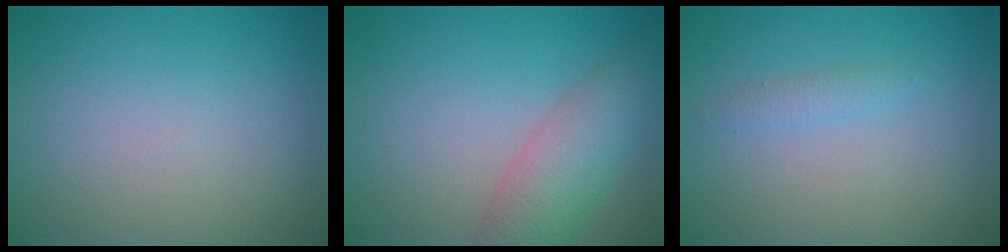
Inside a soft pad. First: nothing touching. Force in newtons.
{"total": 5.0, "press": 5.0, "slide": 0.2}
{"total": 1.0, "press": 1.0, "slide": 0.0}